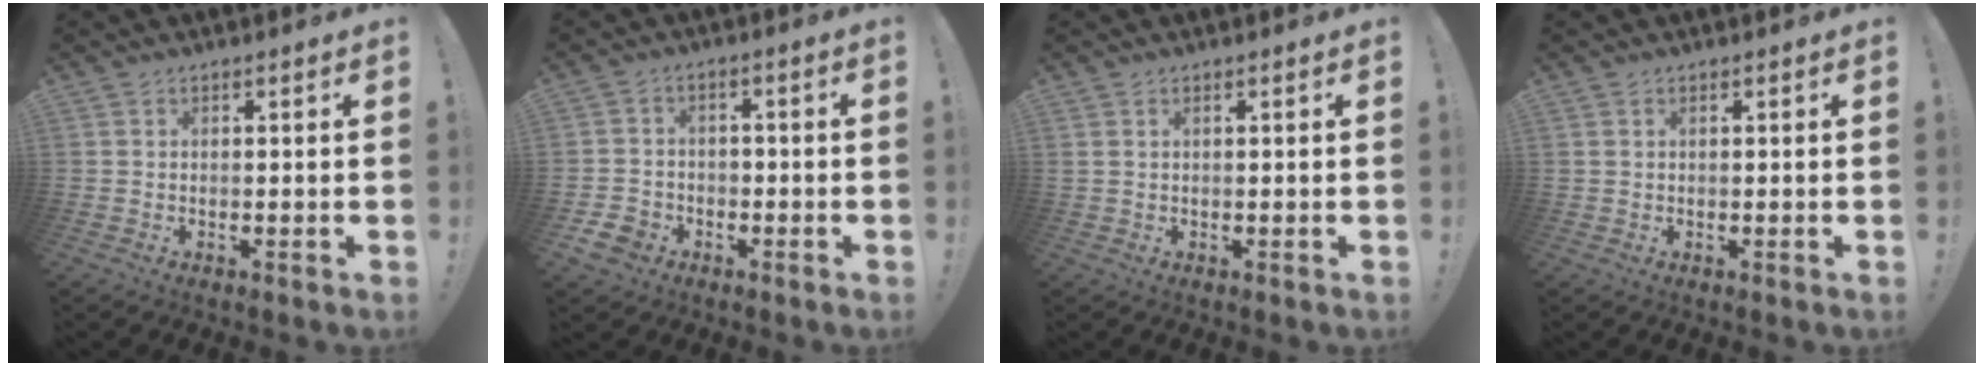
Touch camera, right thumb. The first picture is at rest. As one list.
[{"total": 6.0, "force": [-3.6, 4.4, 2.0], "torque": [-0.052, 0.019, -0.067]}, {"total": 0.9, "force": [0.6, 0.3, 0.7], "torque": [-0.017, 0.001, 0.011]}, {"total": 0.6, "force": [0.4, 0.3, 0.4], "torque": [-0.010, 0.002, 0.008]}]